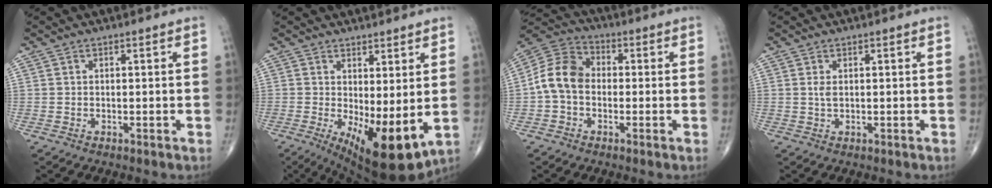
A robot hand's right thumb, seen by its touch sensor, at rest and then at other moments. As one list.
[{"total": 11.9, "force": [-1.2, 4.3, 11.0], "torque": [-0.164, -0.026, -0.003]}, {"total": 9.4, "force": [-1.0, 7.1, 6.1], "torque": [-0.106, 0.030, -0.034]}, {"total": 1.3, "force": [0.2, 0.6, 1.2], "torque": [-0.024, 0.001, 0.007]}]